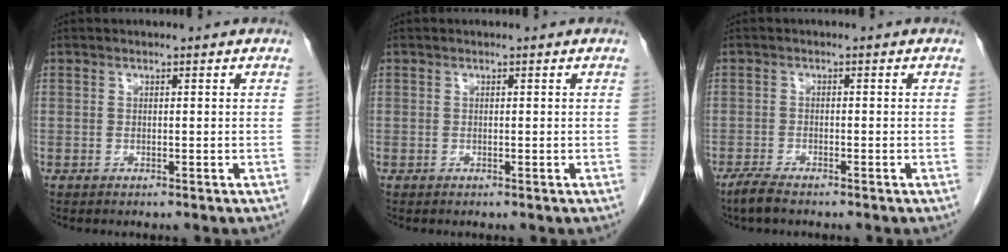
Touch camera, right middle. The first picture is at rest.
{"total": 0.0}
{"total": 3.0, "force": [-2.4, 0.4, 1.7], "torque": [-0.040, -0.008, -0.045]}